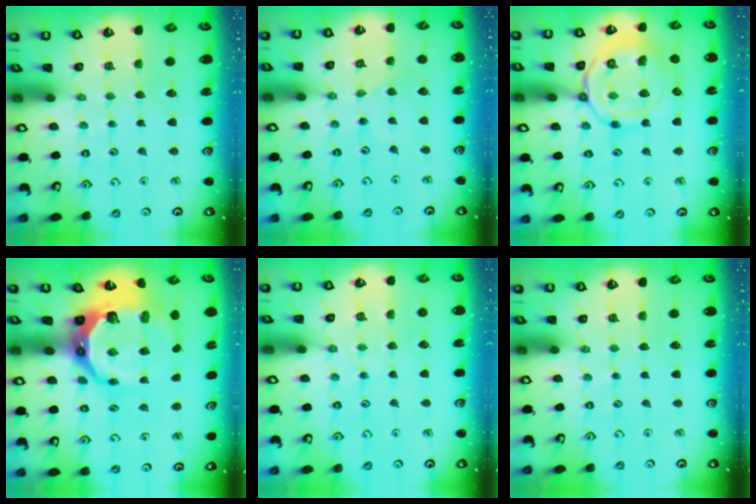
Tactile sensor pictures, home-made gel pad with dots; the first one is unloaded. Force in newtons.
{"total": 1.8, "press": 1.7, "slide": 0.4}
{"total": 14.8, "press": 14.8, "slide": 1.4}
{"total": 15.4, "press": 14.5, "slide": 5.4}
{"total": 5.2, "press": 5.2, "slide": 0.7}
{"total": 0.0}